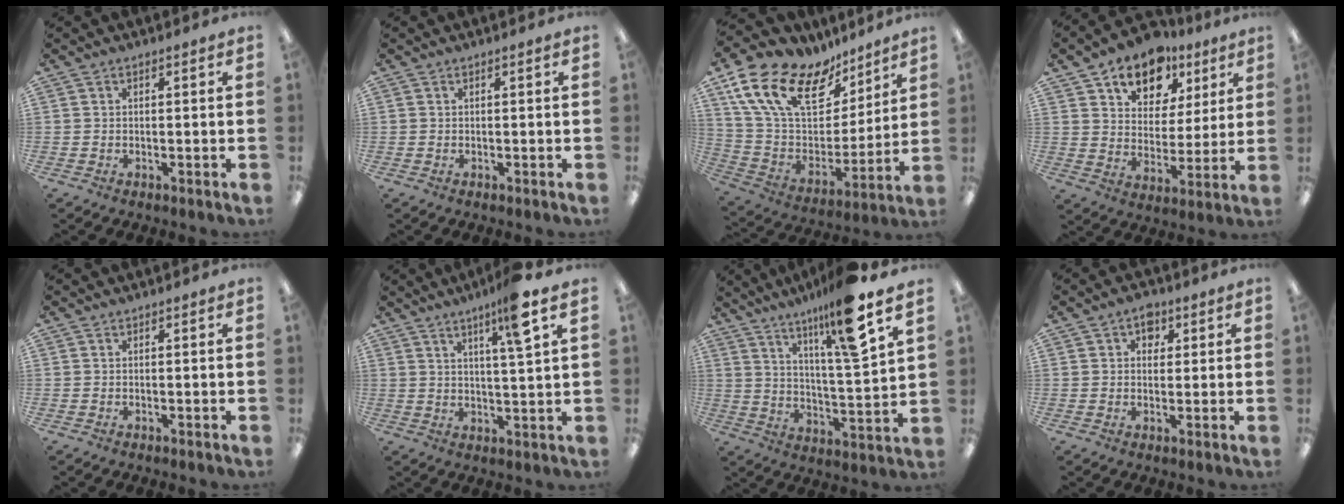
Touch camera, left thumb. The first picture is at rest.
{"total": 0.0}
{"total": 21.2, "force": [13.2, 11.4, 12.1], "torque": [-0.252, -0.065, 0.239]}
{"total": 13.3, "force": [9.2, 8.4, 4.6], "torque": [-0.070, -0.055, 0.167]}
{"total": 0.0}
{"total": 9.8, "force": [5.8, 0.8, 7.9], "torque": [-0.126, -0.021, 0.087]}
{"total": 16.2, "force": [11.2, 1.6, 11.6], "torque": [-0.201, -0.051, 0.172]}
{"total": 4.1, "force": [1.9, 3.1, 1.8], "torque": [-0.011, -0.003, 0.028]}